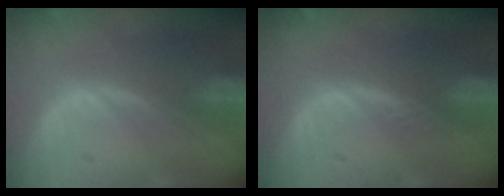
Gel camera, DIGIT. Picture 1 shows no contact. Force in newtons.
{"total": 0.6, "press": 0.6, "slide": 0.0}